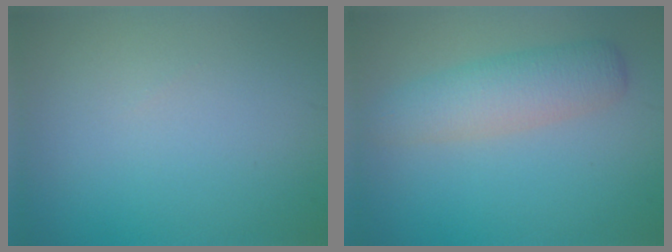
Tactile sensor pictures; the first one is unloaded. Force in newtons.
{"total": 3.9, "press": 3.9, "slide": 0.2}